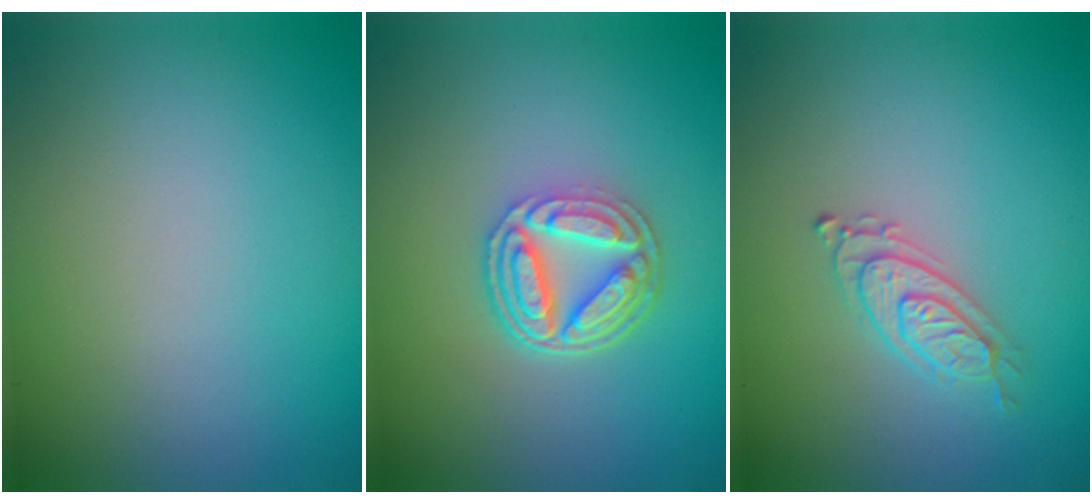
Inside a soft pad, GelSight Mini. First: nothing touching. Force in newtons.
{"total": 4.8, "press": 3.4, "slide": 3.5}
{"total": 2.1, "press": 2.1, "slide": 0.4}